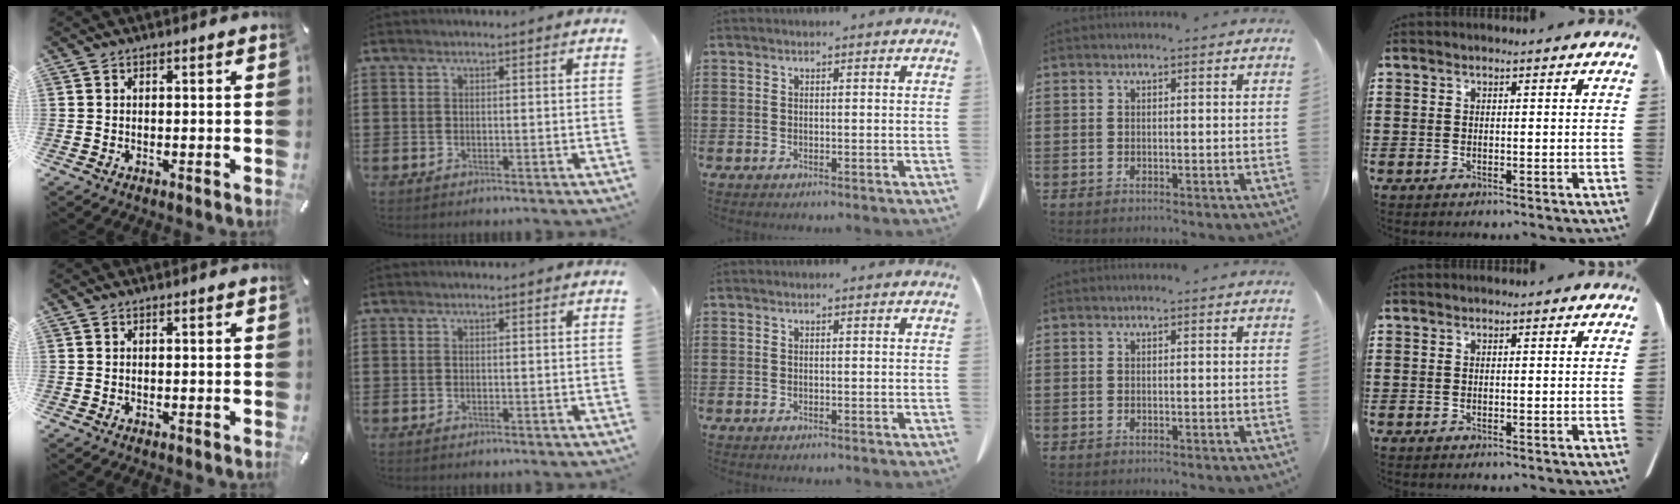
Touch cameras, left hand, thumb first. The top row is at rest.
{}